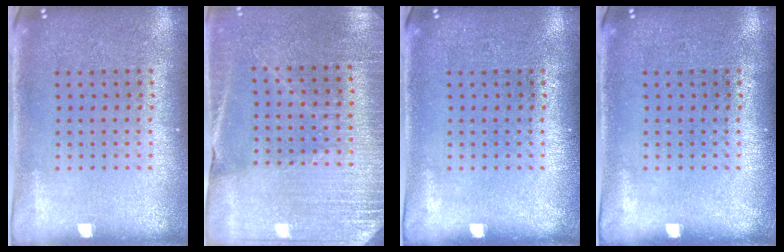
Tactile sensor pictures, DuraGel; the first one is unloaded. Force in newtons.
{"total": 2.8, "press": 2.8, "slide": 0.2}
{"total": 0.0}
{"total": 0.0}